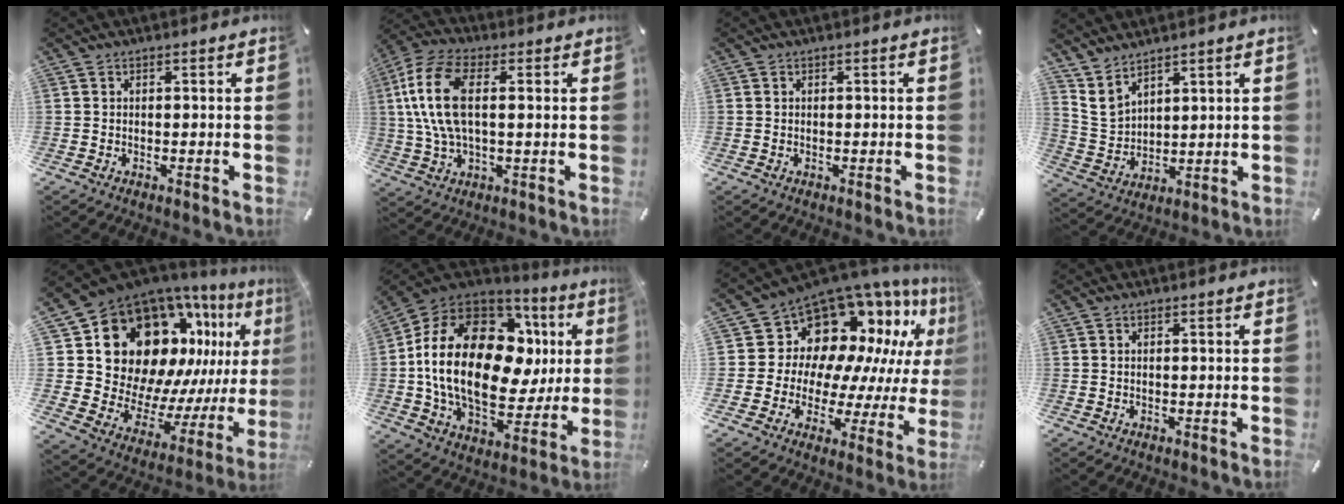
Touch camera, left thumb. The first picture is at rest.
{"total": 13.1, "force": [2.2, 6.2, 11.3], "torque": [-0.256, -0.007, 0.035]}
{"total": 0.0}
{"total": 5.6, "force": [4.5, 3.0, 1.4], "torque": [-0.046, -0.021, 0.087]}
{"total": 21.5, "force": [10.3, 15.8, 10.3], "torque": [-0.176, -0.101, 0.217]}
{"total": 26.0, "force": [2.8, 16.1, 20.2], "torque": [-0.397, -0.014, 0.054]}
{"total": 14.9, "force": [9.6, 10.1, 5.4], "torque": [-0.077, -0.114, 0.174]}
{"total": 0.0}